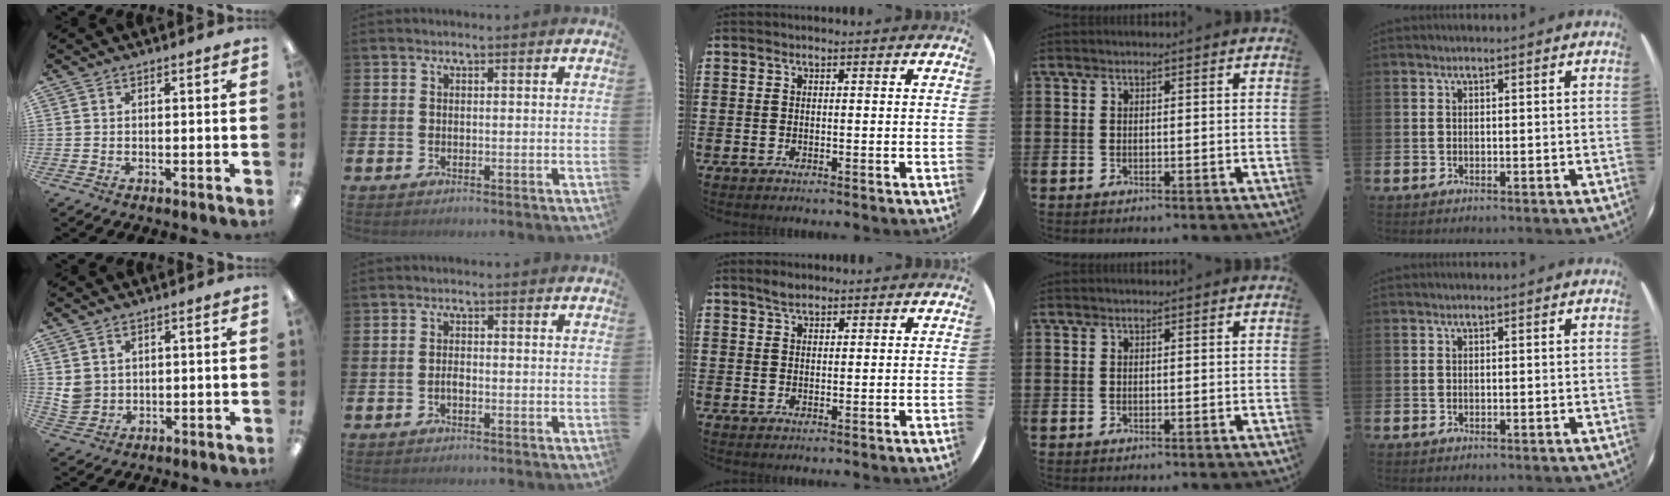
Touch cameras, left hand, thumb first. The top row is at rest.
{"thumb": {"total": 4.0, "force": [1.8, 3.4, 0.9], "torque": [-0.018, -0.001, 0.036]}, "index": {"total": 1.1, "force": [-0.5, 0.4, 0.9], "torque": [-0.010, -0.004, -0.012]}, "middle": {"total": 1.9, "force": [1.6, 0.7, 0.6], "torque": [-0.004, 0.002, 0.028]}}